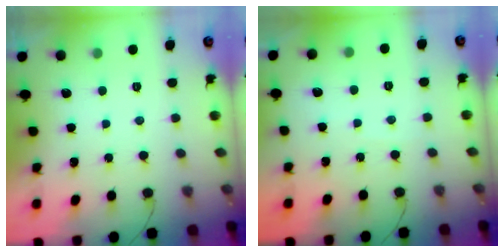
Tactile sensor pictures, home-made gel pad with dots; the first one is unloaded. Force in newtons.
{"total": 2.3, "press": 2.2, "slide": 0.3}